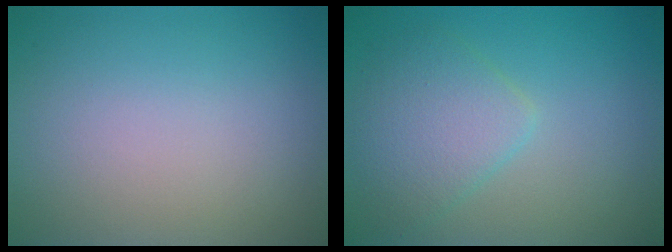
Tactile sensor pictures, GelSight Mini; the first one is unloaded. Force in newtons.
{"total": 3.7, "press": 3.7, "slide": 0.0}